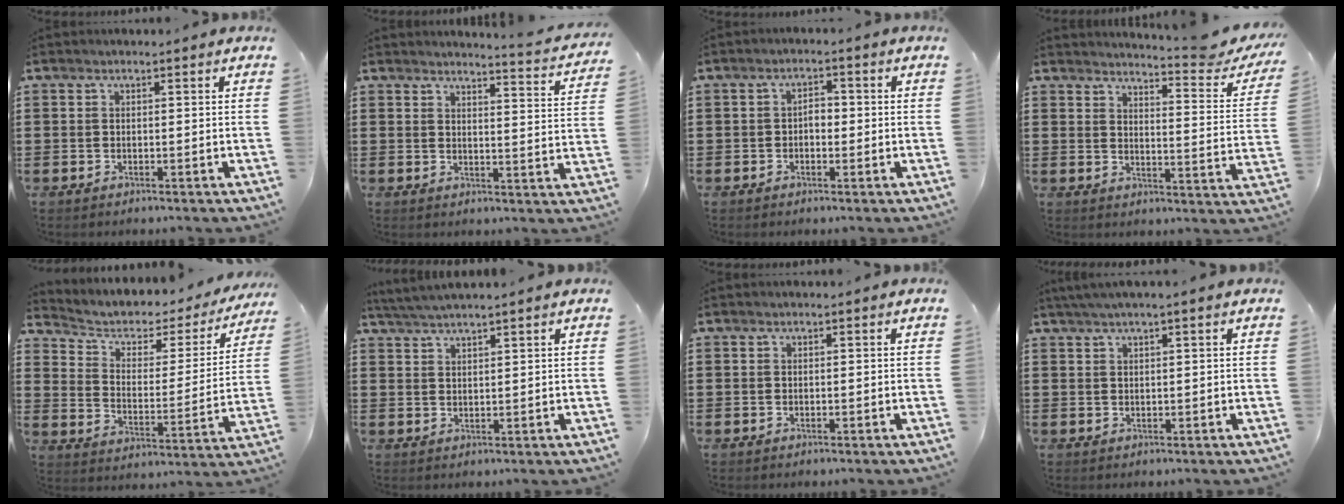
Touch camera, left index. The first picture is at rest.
{"total": 3.3, "force": [3.1, -0.8, 0.7], "torque": [-0.021, -0.032, 0.051]}
{"total": 2.1, "force": [-0.3, 1.0, 1.9], "torque": [-0.037, 0.002, -0.006]}
{"total": 5.2, "force": [4.6, -0.5, 2.4], "torque": [-0.045, -0.042, 0.070]}
{"total": 3.6, "force": [2.4, 2.3, 1.6], "torque": [-0.049, -0.017, 0.033]}
{"total": 2.5, "force": [2.4, -0.5, 0.6], "torque": [-0.018, -0.006, 0.047]}
{"total": 0.0}
{"total": 1.7, "force": [1.3, -0.2, 1.1], "torque": [-0.022, -0.001, 0.025]}